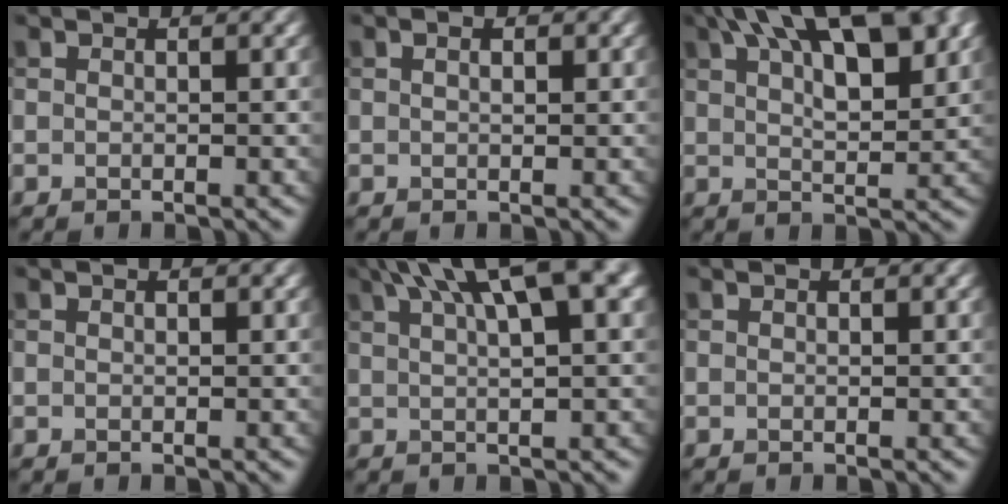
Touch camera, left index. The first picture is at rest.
{"total": 1.4, "force": [0.7, 0.7, 1.1], "torque": [-0.010, -0.009, 0.010]}
{"total": 14.2, "force": [7.6, 5.6, 10.6], "torque": [-0.145, 0.039, 0.093]}
{"total": 0.0}
{"total": 9.8, "force": [5.2, 2.6, 7.9], "torque": [-0.101, 0.029, 0.073]}
{"total": 0.0}